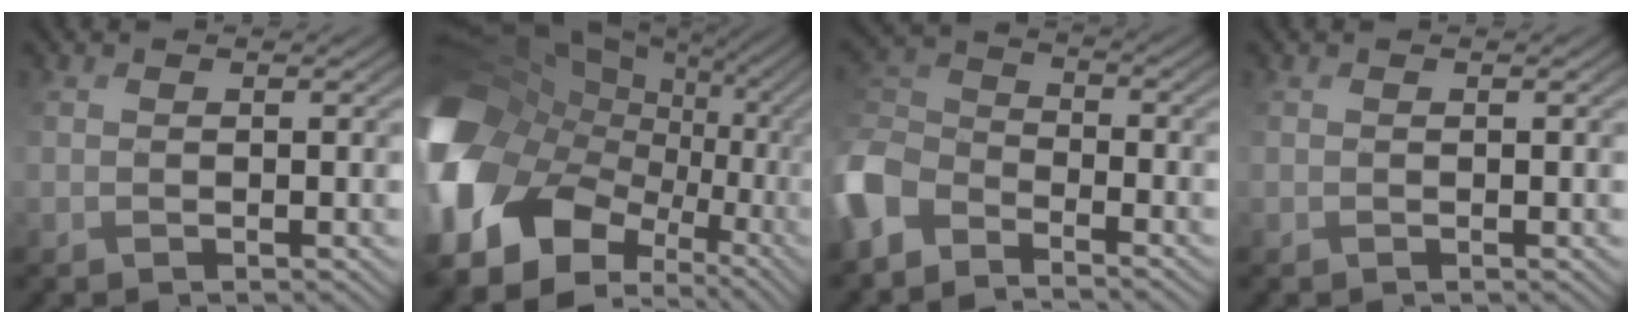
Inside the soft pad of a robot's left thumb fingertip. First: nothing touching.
{"total": 20.9, "force": [-2.2, 16.0, 13.2], "torque": [-0.325, -0.026, -0.024]}
{"total": 7.9, "force": [-5.3, 4.3, 4.1], "torque": [-0.108, -0.003, -0.132]}
{"total": 0.0}